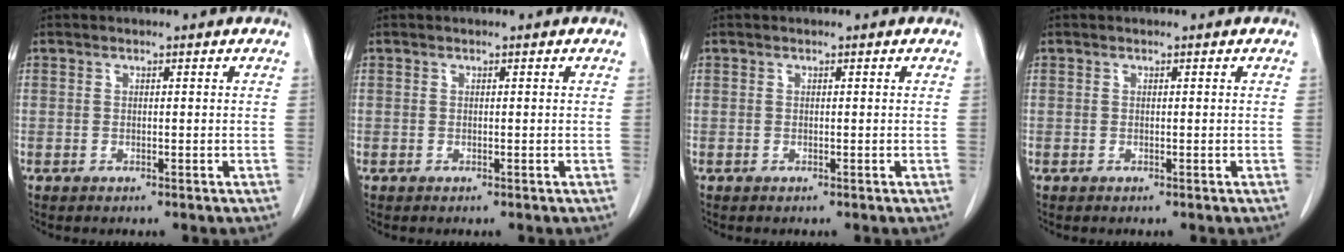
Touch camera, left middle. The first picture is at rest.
{"total": 0.0}
{"total": 0.0}
{"total": 0.0}